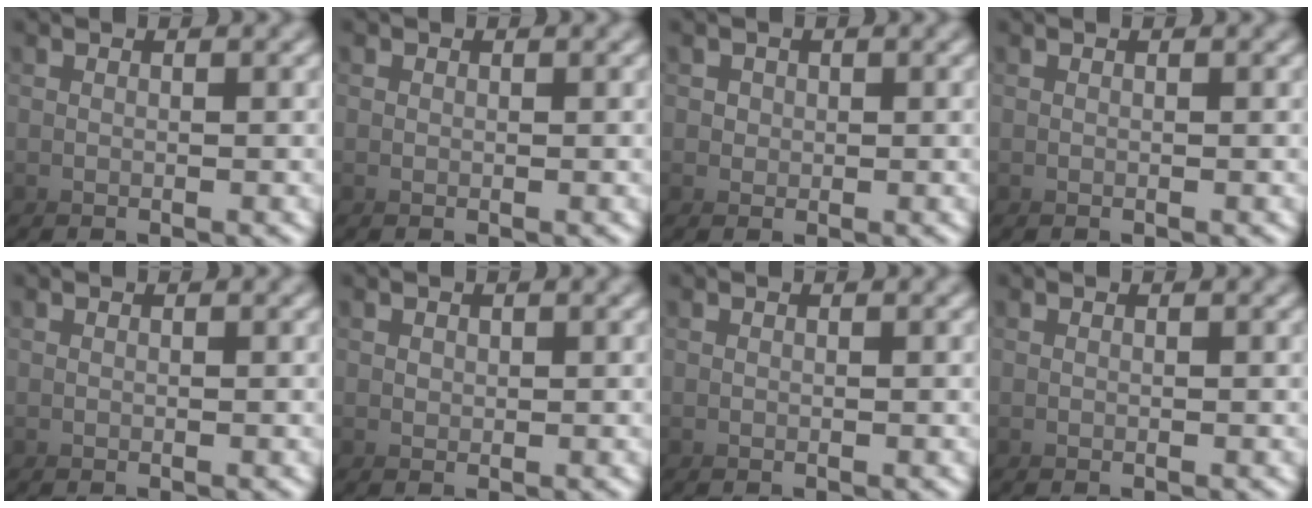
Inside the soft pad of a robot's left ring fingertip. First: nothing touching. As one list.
[{"total": 0.9, "force": [0.1, 0.7, -0.5], "torque": [0.004, -0.005, 0.003]}, {"total": 1.6, "force": [0.4, 0.9, -1.3], "torque": [0.003, -0.013, 0.012]}, {"total": 0.0}, {"total": 0.0}, {"total": 1.2, "force": [0.5, 0.5, -0.9], "torque": [0.011, -0.004, 0.011]}, {"total": 0.0}, {"total": 0.0}]